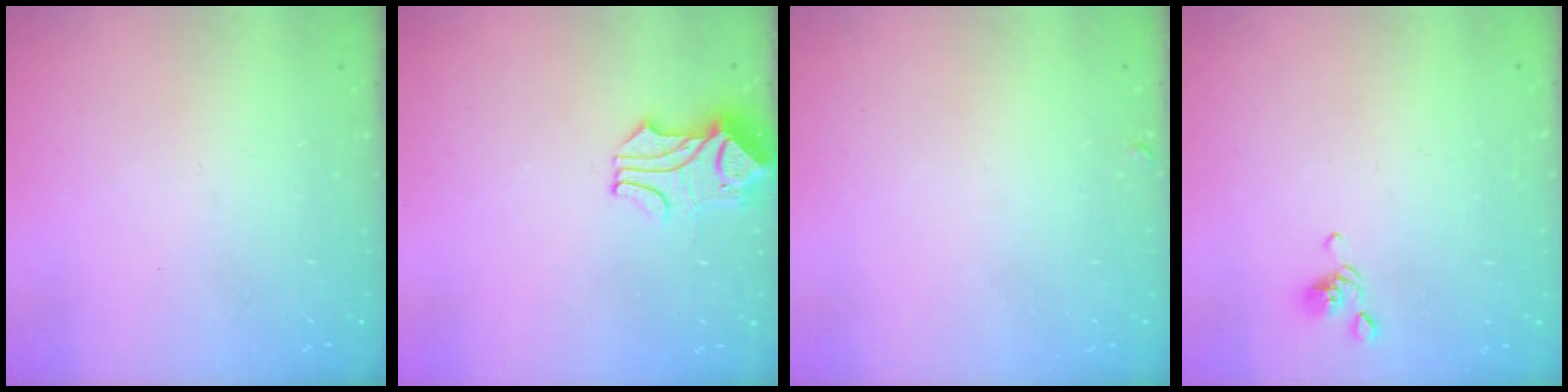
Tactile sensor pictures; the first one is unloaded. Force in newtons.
{"total": 1.7, "press": 1.3, "slide": 1.0}
{"total": 0.0}
{"total": 2.6, "press": 2.6, "slide": 0.5}